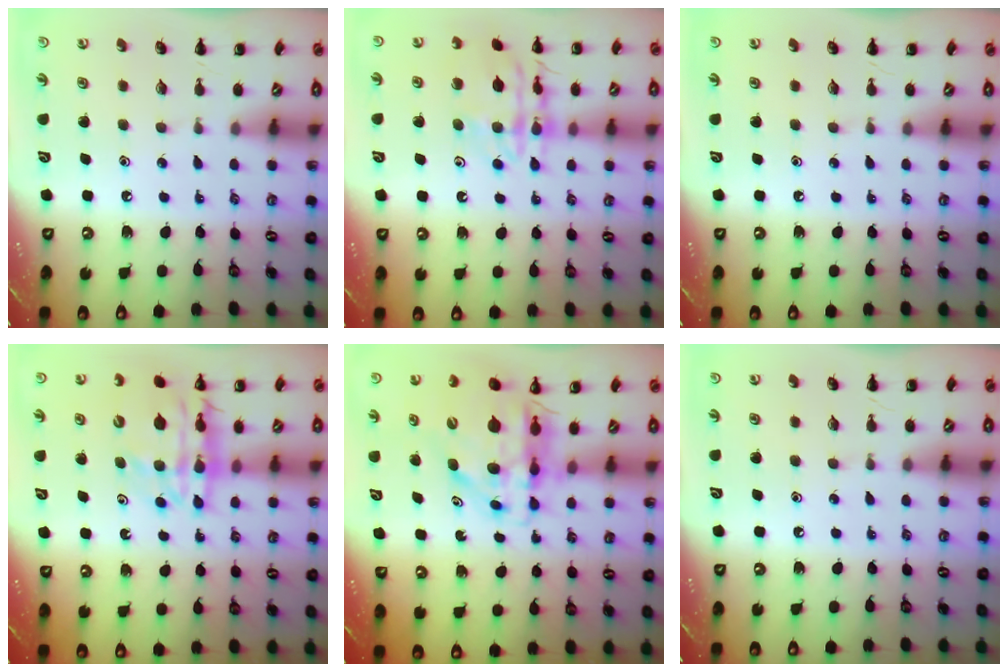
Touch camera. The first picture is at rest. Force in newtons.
{"total": 13.8, "press": 13.8, "slide": 1.2}
{"total": 0.0}
{"total": 16.9, "press": 16.5, "slide": 4.0}
{"total": 10.9, "press": 10.3, "slide": 3.4}
{"total": 0.0}